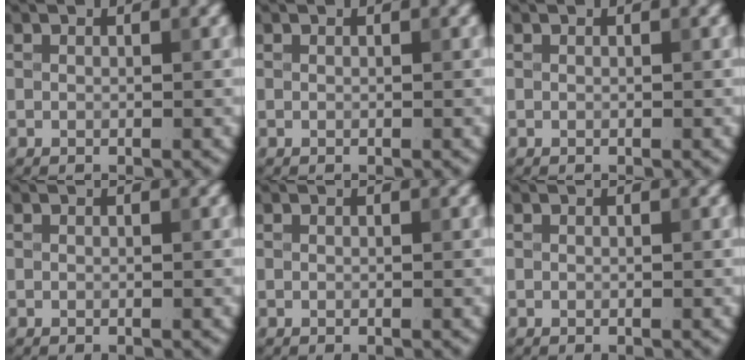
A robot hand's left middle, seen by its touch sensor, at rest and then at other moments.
{"total": 0.0}
{"total": 0.0}
{"total": 0.0}
{"total": 0.0}
{"total": 0.0}